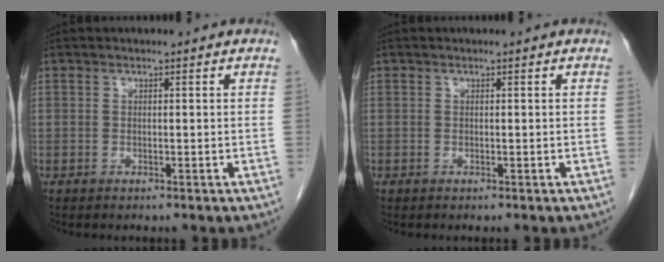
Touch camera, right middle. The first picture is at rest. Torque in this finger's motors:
{"motor_torque": [-0.22, -0.04, -0.01, 0.00]}